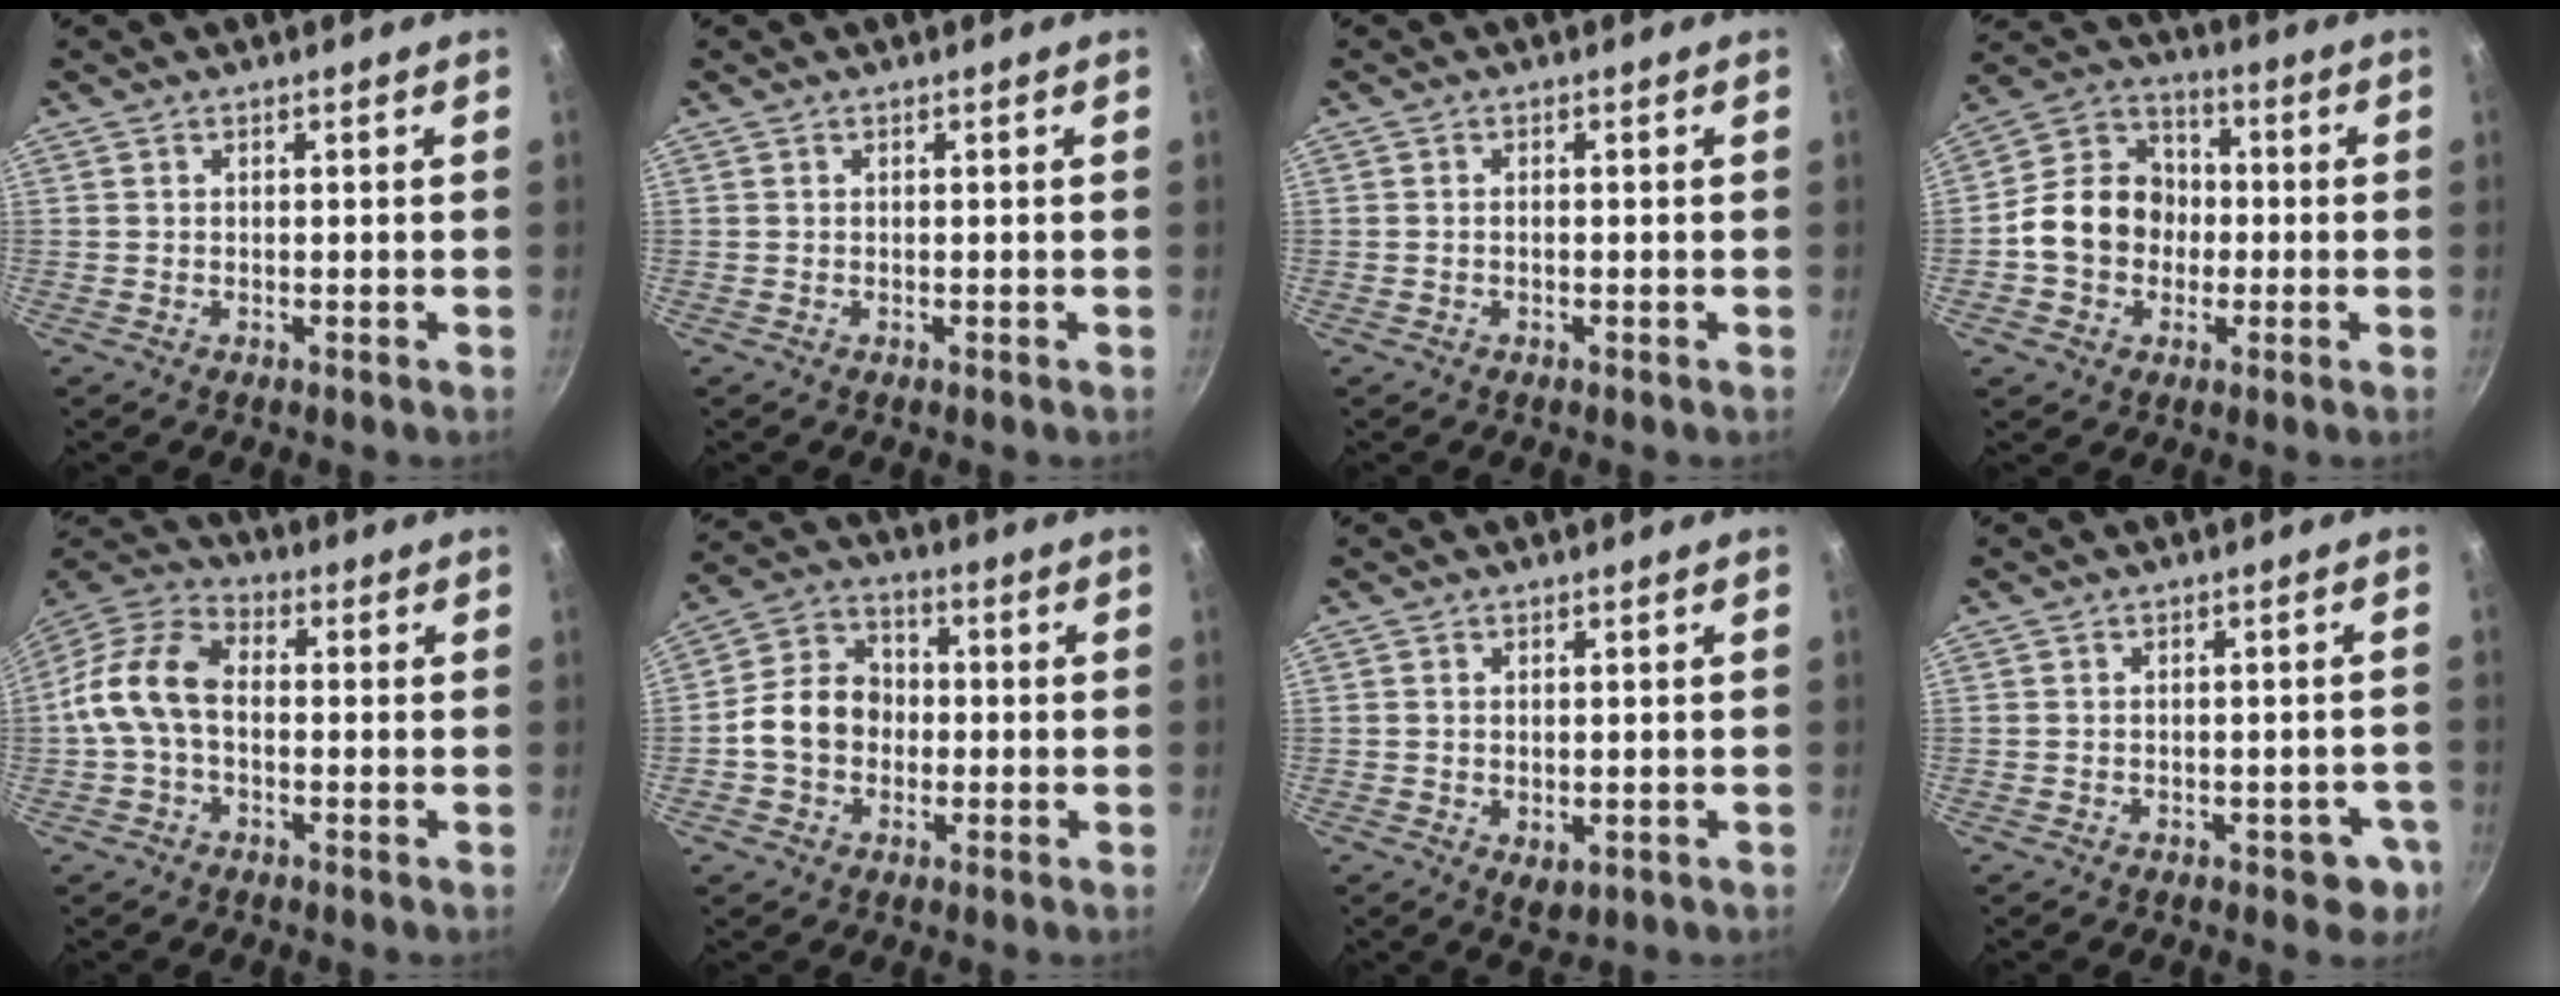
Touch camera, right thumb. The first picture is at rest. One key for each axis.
{"total": 0.0}
{"total": 0.7, "fx": -0.2, "fy": 0.4, "fz": 0.5, "tx": -0.013, "ty": 0.005, "tz": -0.007}
{"total": 13.3, "fx": -1.5, "fy": 11.2, "fz": 7.0, "tx": -0.082, "ty": 0.033, "tz": -0.044}
{"total": 11.4, "fx": -1.0, "fy": 7.4, "fz": 8.6, "tx": -0.156, "ty": 0.040, "tz": -0.039}
{"total": 10.3, "fx": -1.4, "fy": 8.2, "fz": 6.0, "tx": -0.075, "ty": 0.029, "tz": -0.041}
{"total": 3.2, "fx": -0.4, "fy": 2.0, "fz": 2.5, "tx": -0.035, "ty": -0.012, "tz": -0.003}
{"total": 4.8, "fx": -2.0, "fy": 2.8, "fz": 3.4, "tx": -0.013, "ty": 0.016, "tz": -0.013}